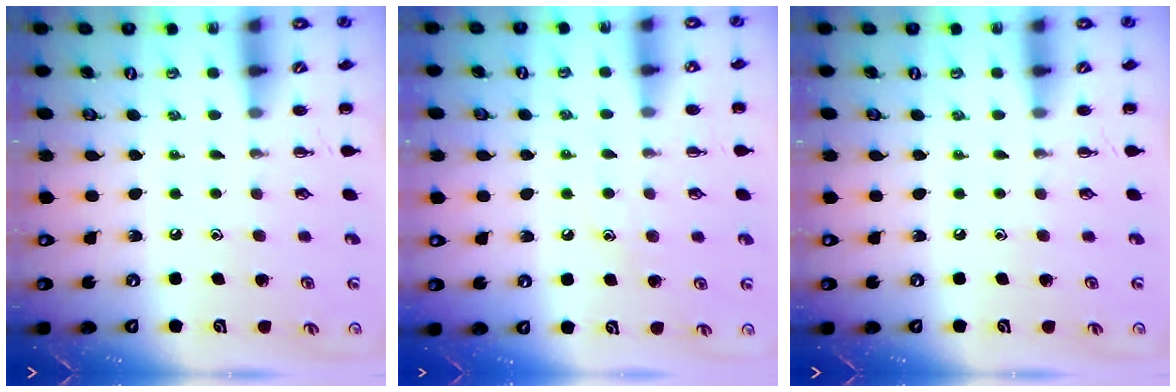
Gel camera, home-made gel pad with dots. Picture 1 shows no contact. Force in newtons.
{"total": 7.4, "press": 7.3, "slide": 1.6}
{"total": 0.0}